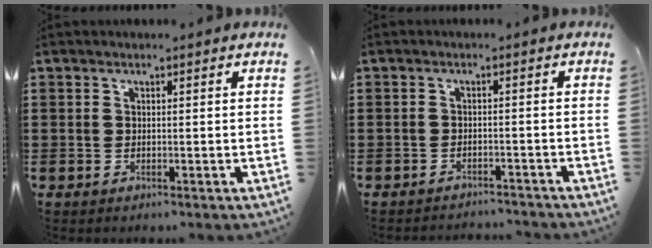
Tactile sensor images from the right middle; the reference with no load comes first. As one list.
[{"total": 1.9, "force": [-1.9, 0.1, 0.0], "torque": [-0.006, 0.000, -0.041]}]